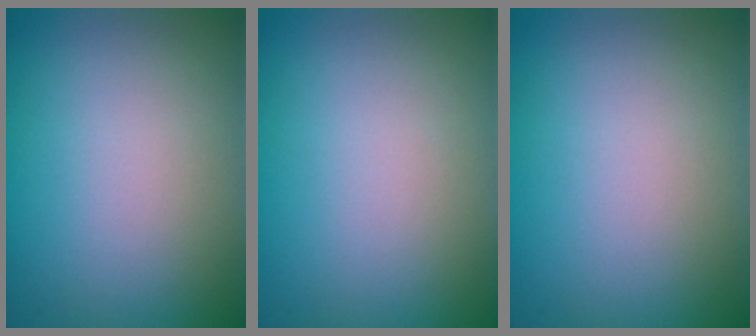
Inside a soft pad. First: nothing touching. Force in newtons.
{"total": 0.0}
{"total": 0.0}